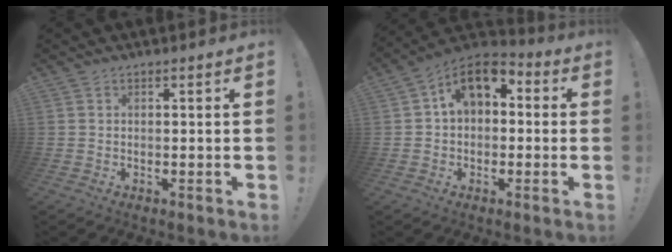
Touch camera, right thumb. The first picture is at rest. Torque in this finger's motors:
{"motor_torque": [0.26, 0.26, 0.05, 0.01, 0.05]}